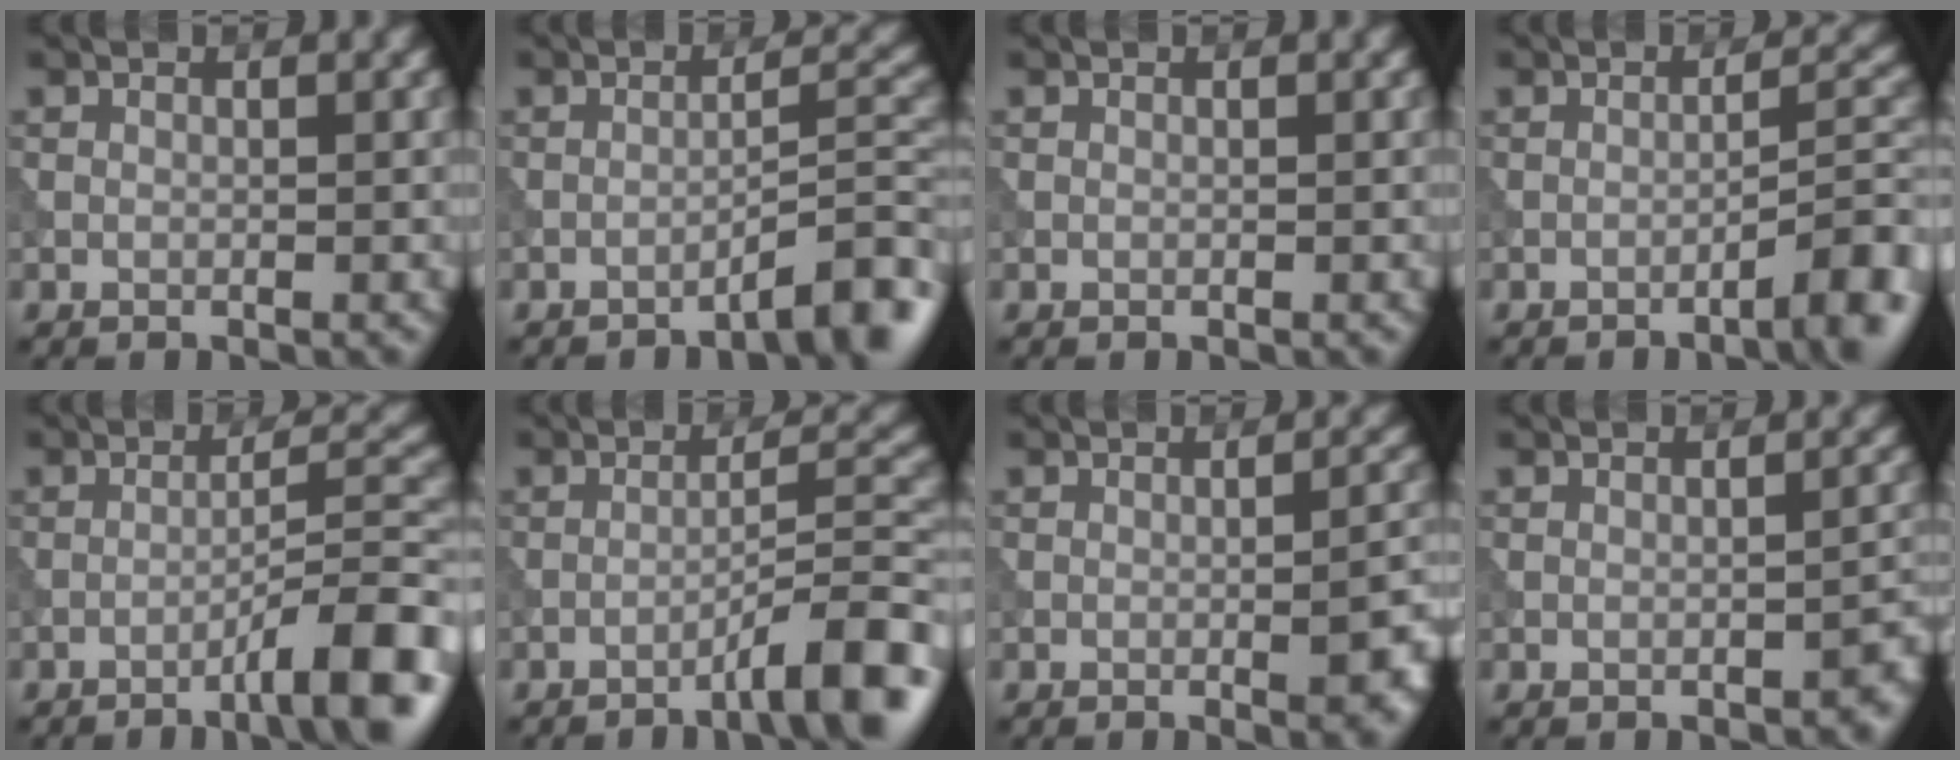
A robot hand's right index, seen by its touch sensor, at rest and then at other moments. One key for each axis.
{"total": 4.7, "fx": -3.3, "fy": 0.6, "fz": 3.3, "tx": -0.036, "ty": 0.022, "tz": -0.054}
{"total": 0.0}
{"total": 5.5, "fx": -3.1, "fy": 1.1, "fz": 4.4, "tx": -0.048, "ty": 0.020, "tz": -0.049}
{"total": 7.8, "fx": -4.4, "fy": 1.2, "fz": 6.3, "tx": -0.084, "ty": 0.021, "tz": -0.070}
{"total": 7.0, "fx": -4.3, "fy": 1.0, "fz": 5.4, "tx": -0.067, "ty": 0.021, "tz": -0.070}
{"total": 5.3, "fx": -1.2, "fy": 1.7, "fz": 4.9, "tx": -0.057, "ty": -0.005, "tz": -0.009}
{"total": 1.6, "fx": -1.1, "fy": 0.5, "fz": 1.1, "tx": -0.013, "ty": 0.008, "tz": -0.014}